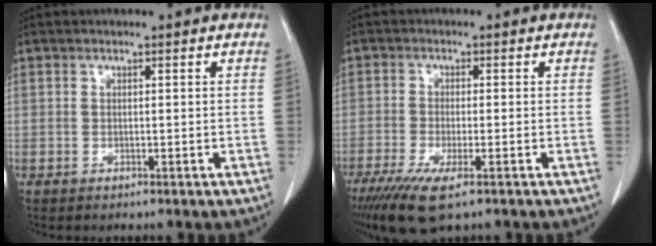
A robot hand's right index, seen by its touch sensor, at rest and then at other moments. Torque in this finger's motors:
{"motor_torque": [1.47, -0.67, 0.48, 0.13]}